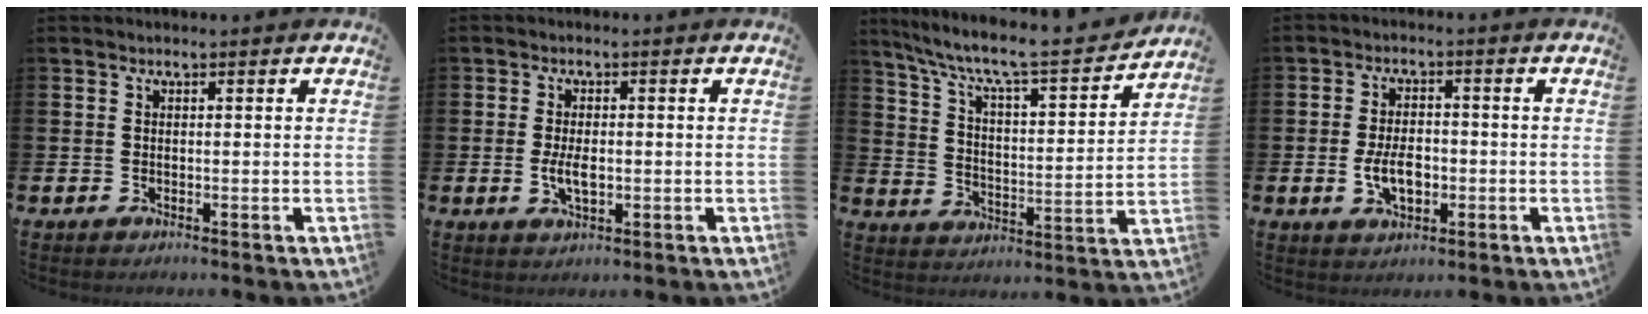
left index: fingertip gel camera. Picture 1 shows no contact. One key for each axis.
{"total": 3.5, "fx": -0.3, "fy": 1.8, "fz": 2.9, "tx": -0.047, "ty": 0.000, "tz": -0.007}
{"total": 7.9, "fx": 7.0, "fy": 1.1, "fz": 3.6, "tx": -0.100, "ty": -0.055, "tz": 0.112}
{"total": 4.9, "fx": -1.0, "fy": 2.9, "fz": 3.9, "tx": -0.060, "ty": 0.004, "tz": -0.019}